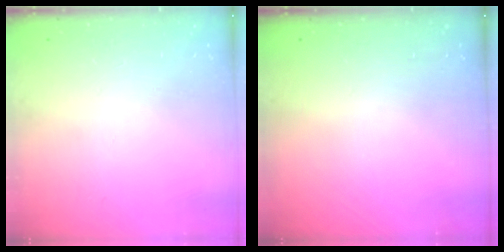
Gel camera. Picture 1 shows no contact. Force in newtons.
{"total": 0.0}